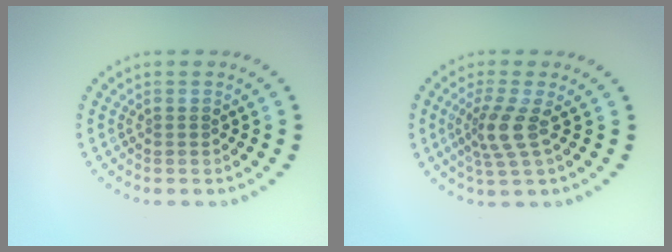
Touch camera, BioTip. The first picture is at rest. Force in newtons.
{"total": 2.8, "press": 2.1, "slide": 1.9}